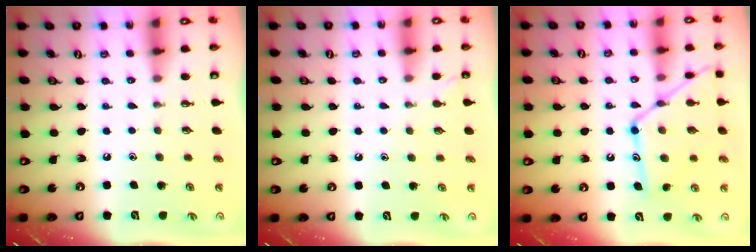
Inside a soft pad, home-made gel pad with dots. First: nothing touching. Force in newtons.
{"total": 2.9, "press": 2.9, "slide": 0.3}
{"total": 16.5, "press": 16.5, "slide": 1.3}